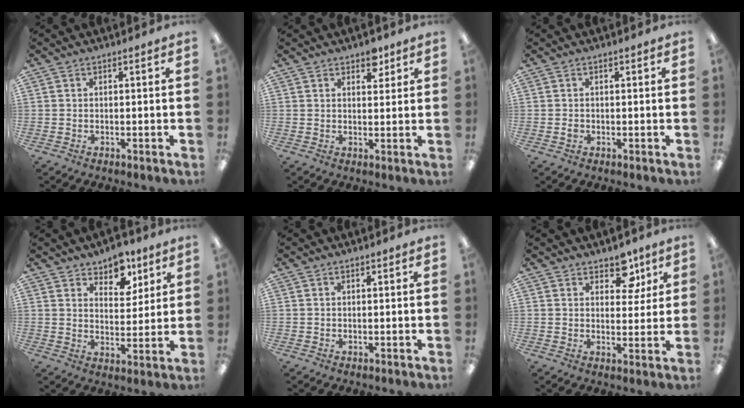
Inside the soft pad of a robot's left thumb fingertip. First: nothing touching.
{"total": 4.0, "force": [3.0, 2.1, 1.7], "torque": [-0.007, -0.015, 0.048]}
{"total": 1.2, "force": [-0.1, 0.9, 0.7], "torque": [-0.013, 0.003, -0.003]}
{"total": 8.3, "force": [6.5, 4.6, 2.5], "torque": [-0.019, -0.044, 0.112]}
{"total": 0.5, "force": [0.4, 0.2, 0.3], "torque": [-0.005, 0.002, 0.007]}
{"total": 7.8, "force": [5.1, 4.6, 3.8], "torque": [-0.026, -0.026, 0.083]}